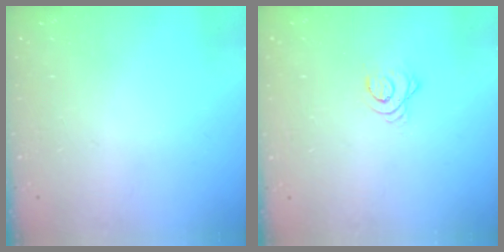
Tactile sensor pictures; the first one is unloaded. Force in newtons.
{"total": 2.9, "press": 2.9, "slide": 0.4}